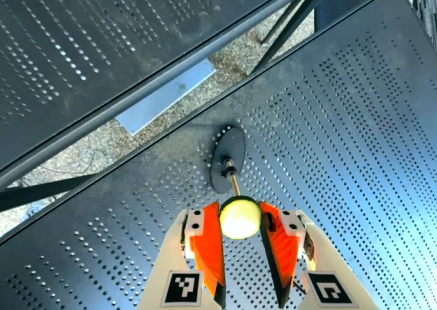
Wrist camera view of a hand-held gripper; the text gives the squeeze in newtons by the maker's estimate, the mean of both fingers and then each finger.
{"total": 9.6, "left": 9.9, "right": 9.3}